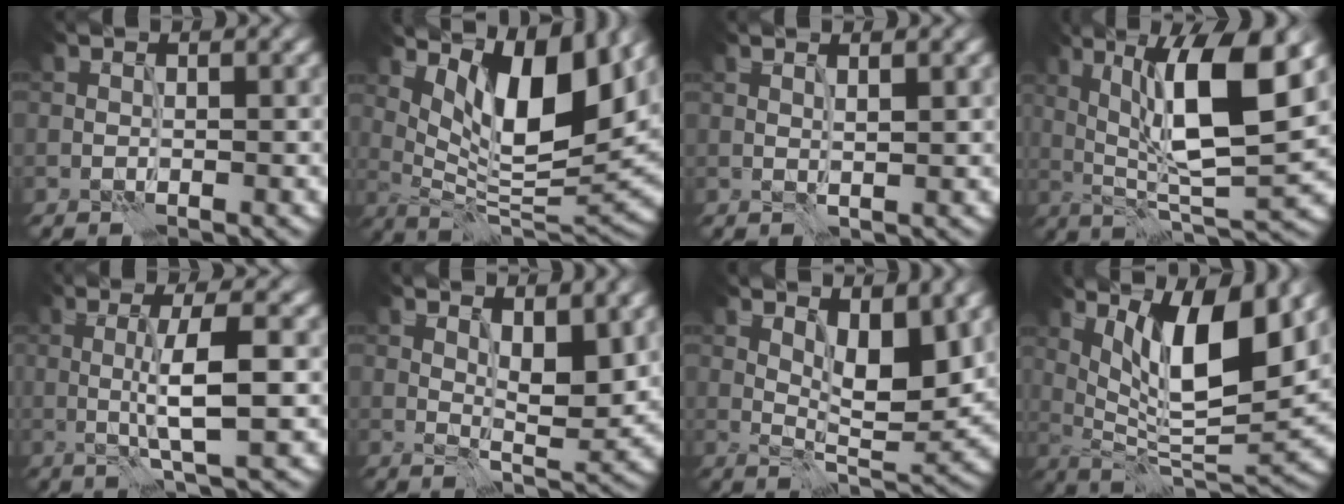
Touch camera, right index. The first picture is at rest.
{"total": 10.5, "force": [4.8, 3.6, 8.6], "torque": [-0.133, -0.007, 0.089]}
{"total": 0.9, "force": [0.6, -0.2, 0.6], "torque": [-0.012, 0.000, 0.010]}
{"total": 10.4, "force": [2.9, 2.3, 9.7], "torque": [-0.156, 0.000, 0.057]}
{"total": 4.6, "force": [-0.2, 0.4, 4.6], "torque": [-0.081, 0.005, -0.005]}
{"total": 4.5, "force": [2.1, 1.4, 3.8], "torque": [-0.056, -0.006, 0.037]}
{"total": 6.0, "force": [2.5, 2.0, 5.0], "torque": [-0.074, -0.009, 0.043]}
{"total": 10.9, "force": [4.6, 2.8, 9.4], "torque": [-0.148, -0.004, 0.084]}